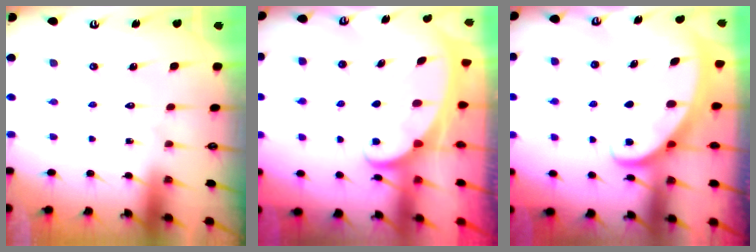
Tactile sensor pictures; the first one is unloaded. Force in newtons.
{"total": 2.1, "press": 2.1, "slide": 0.3}
{"total": 2.5, "press": 2.5, "slide": 0.3}